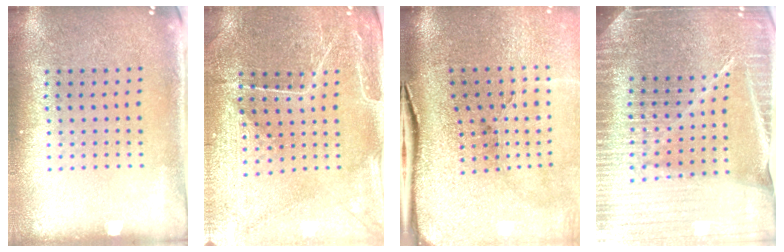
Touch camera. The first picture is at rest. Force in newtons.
{"total": 1.1, "press": 1.0, "slide": 0.4}
{"total": 4.9, "press": 4.0, "slide": 3.0}
{"total": 5.3, "press": 4.7, "slide": 2.4}